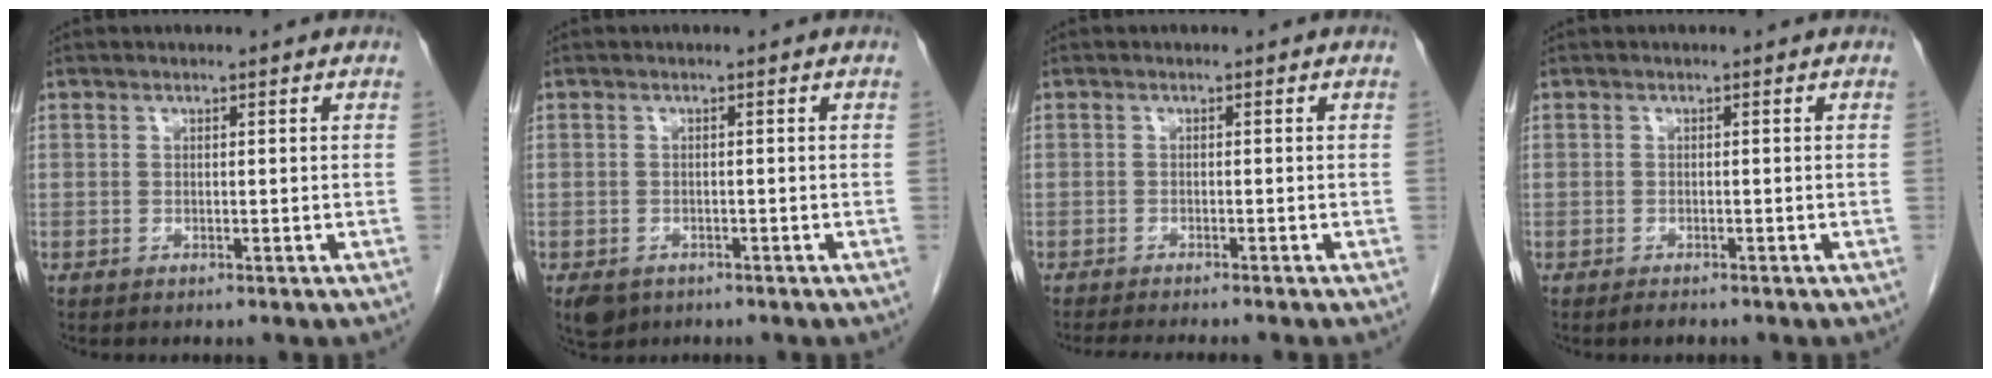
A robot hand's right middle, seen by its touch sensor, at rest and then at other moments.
{"total": 3.6, "force": [-2.3, 2.4, 1.3], "torque": [-0.020, -0.002, -0.032]}
{"total": 6.6, "force": [-5.8, 0.0, 3.1], "torque": [-0.027, -0.015, -0.086]}
{"total": 1.0, "force": [-0.8, 0.2, 0.5], "torque": [-0.015, -0.004, -0.011]}